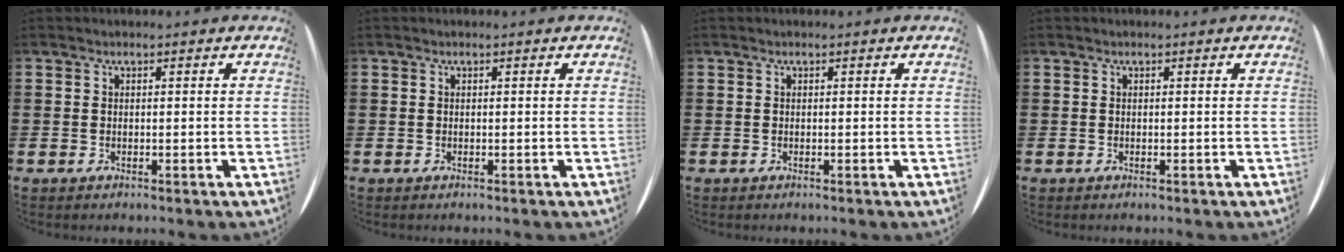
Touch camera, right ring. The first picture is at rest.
{"total": 0.0}
{"total": 0.0}
{"total": 0.0}